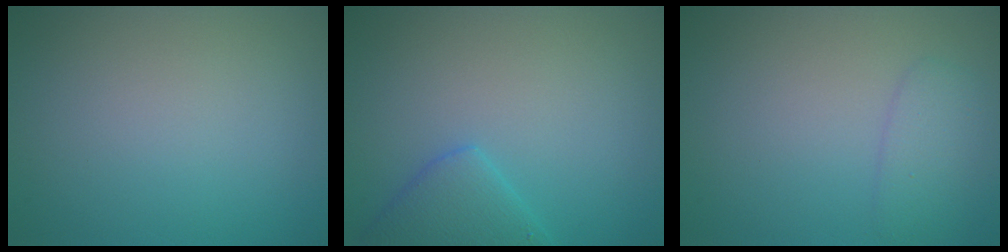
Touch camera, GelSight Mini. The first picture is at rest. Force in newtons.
{"total": 2.9, "press": 2.9, "slide": 0.2}
{"total": 2.1, "press": 2.1, "slide": 0.1}